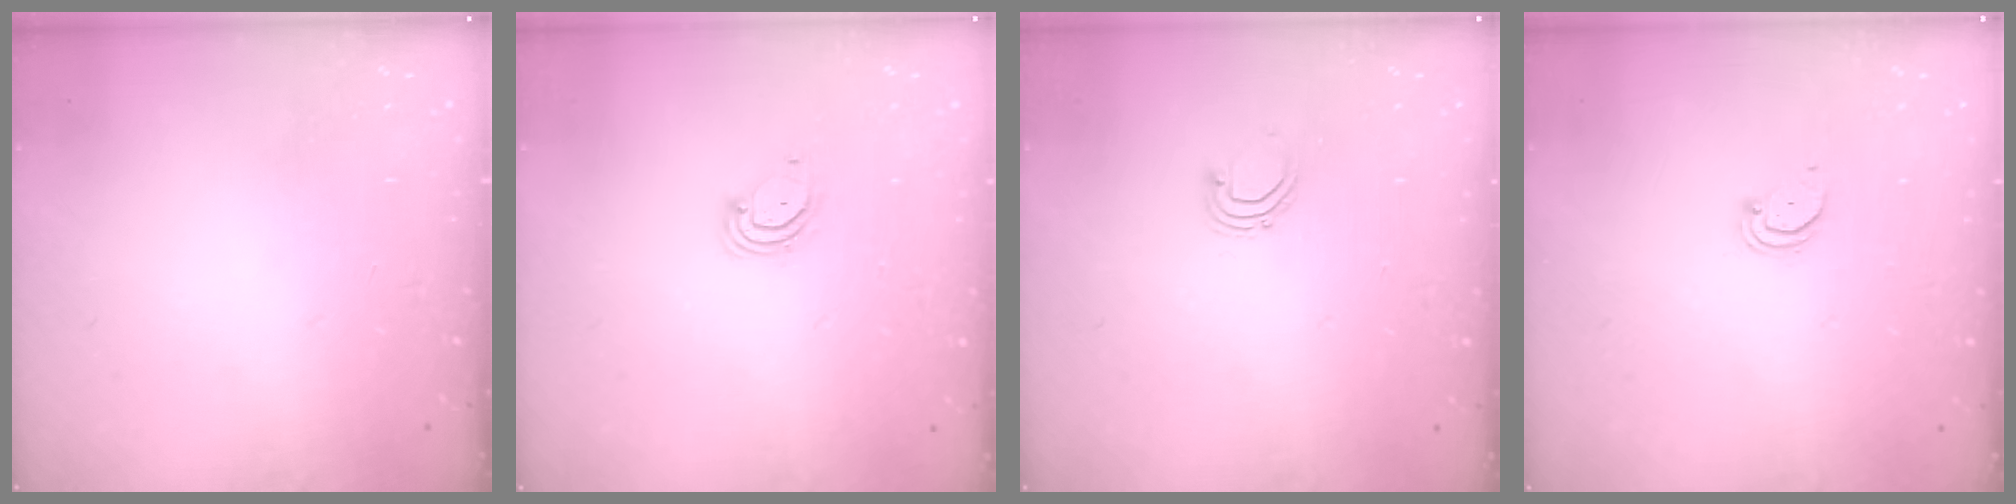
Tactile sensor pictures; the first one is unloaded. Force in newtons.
{"total": 3.8, "press": 3.8, "slide": 0.2}
{"total": 3.4, "press": 3.3, "slide": 0.8}
{"total": 1.4, "press": 1.3, "slide": 0.1}